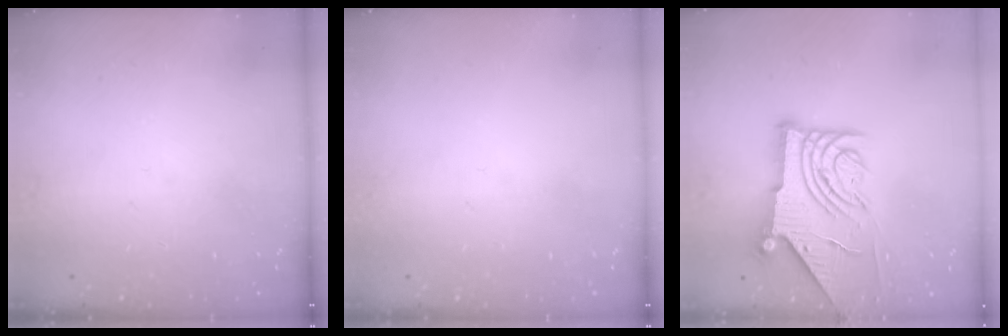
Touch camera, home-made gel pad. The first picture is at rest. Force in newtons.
{"total": 0.0}
{"total": 12.2, "press": 12.1, "slide": 1.3}